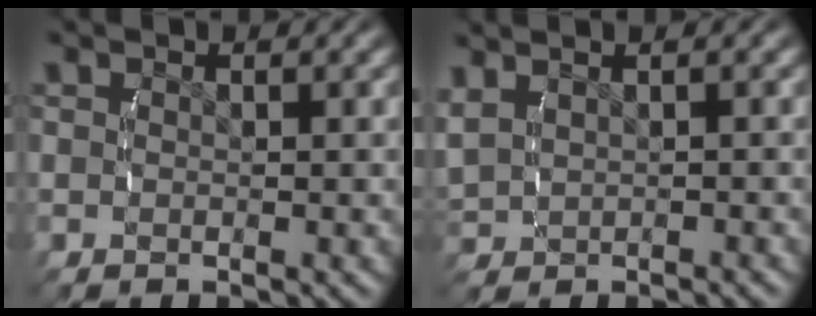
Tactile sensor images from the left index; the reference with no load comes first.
{"total": 3.2, "force": [1.1, 2.3, 2.0], "torque": [-0.045, 0.015, 0.021]}